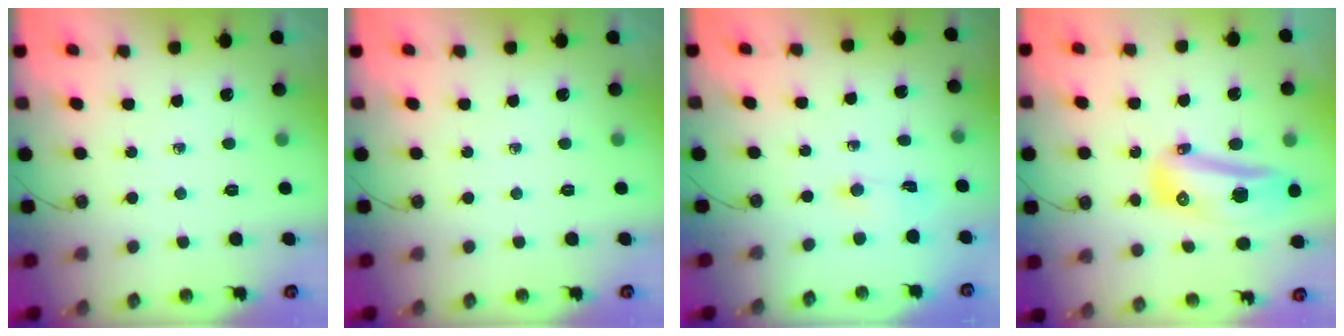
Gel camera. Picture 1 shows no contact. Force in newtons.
{"total": 0.0}
{"total": 0.5, "press": 0.5, "slide": 0.2}
{"total": 13.7, "press": 13.6, "slide": 1.8}